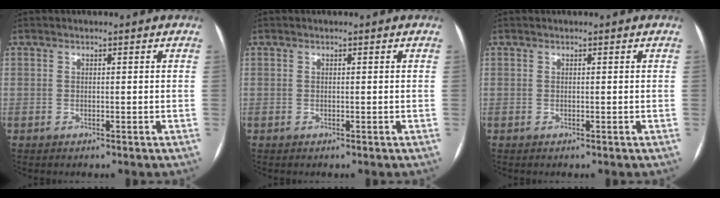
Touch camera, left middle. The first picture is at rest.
{"total": 0.0}
{"total": 0.0}